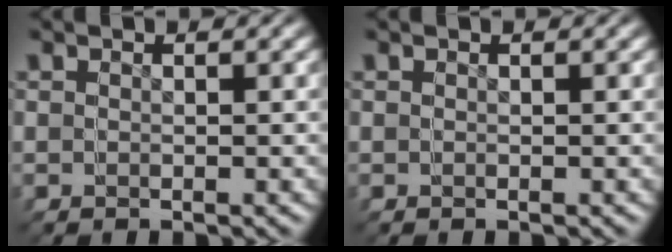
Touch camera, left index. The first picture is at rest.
{"total": 0.0}